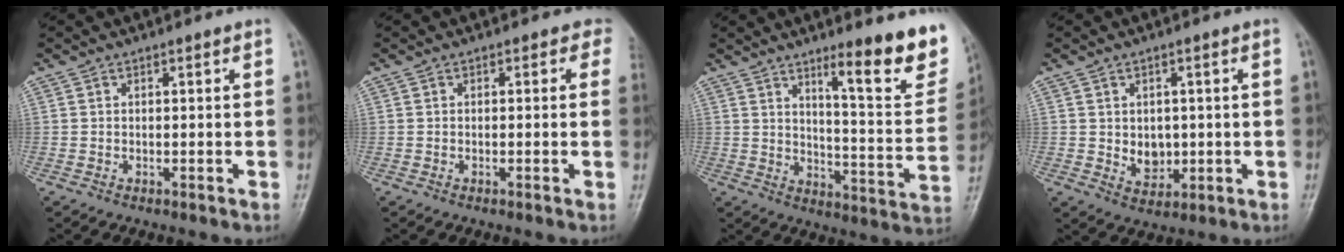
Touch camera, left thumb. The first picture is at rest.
{"total": 2.1, "force": [0.8, 1.7, 1.0], "torque": [0.018, 0.001, -0.009]}
{"total": 17.7, "force": [10.8, 3.5, 13.6], "torque": [-0.140, -0.073, 0.159]}
{"total": 5.1, "force": [0.1, 4.0, 3.1], "torque": [-0.023, -0.006, 0.014]}